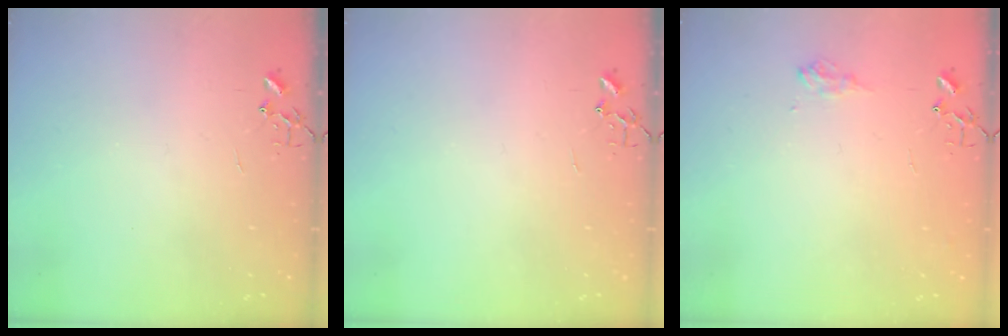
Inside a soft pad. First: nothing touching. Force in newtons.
{"total": 0.0}
{"total": 8.0, "press": 8.0, "slide": 1.0}